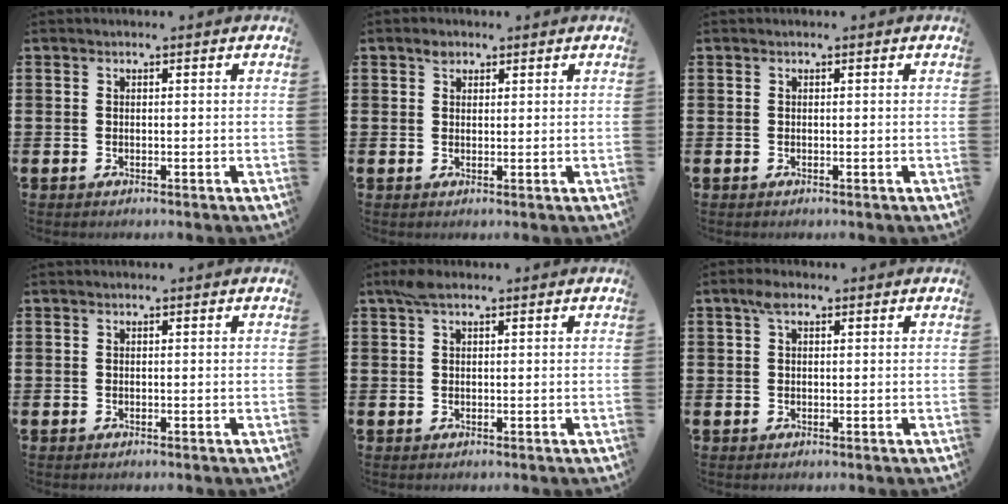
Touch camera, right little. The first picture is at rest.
{"total": 1.5, "force": [1.1, 0.9, 0.4], "torque": [0.014, -0.005, 0.016]}
{"total": 0.0}
{"total": 0.0}
{"total": 2.0, "force": [1.3, 0.7, 1.4], "torque": [-0.022, 0.002, 0.021]}
{"total": 2.2, "force": [1.1, 1.1, 1.6], "torque": [-0.018, 0.002, 0.015]}